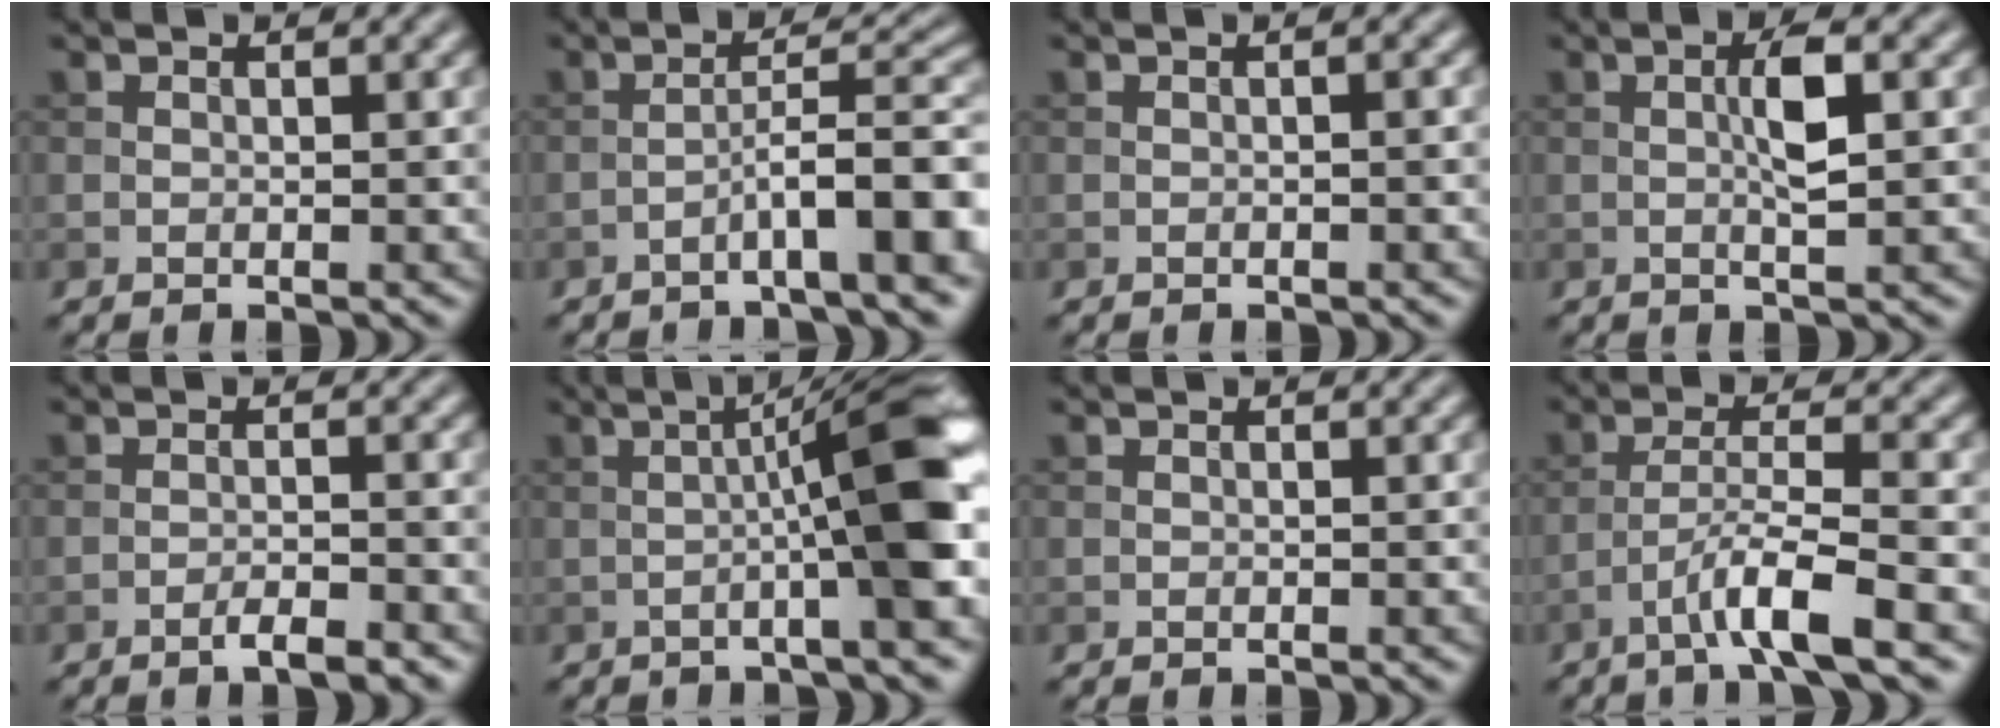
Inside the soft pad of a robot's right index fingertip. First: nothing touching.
{"total": 6.5, "force": [-3.2, 0.7, 5.6], "torque": [-0.082, 0.024, -0.058]}
{"total": 0.7, "force": [-0.1, 0.1, 0.7], "torque": [-0.011, 0.000, -0.004]}
{"total": 3.1, "force": [0.3, 0.5, 3.0], "torque": [-0.059, 0.004, 0.004]}
{"total": 2.2, "force": [-1.5, 0.3, 1.6], "torque": [-0.022, 0.005, -0.029]}
{"total": 8.4, "force": [-0.5, 0.8, 8.4], "torque": [-0.114, 0.021, -0.015]}
{"total": 0.0}
{"total": 5.0, "force": [-2.9, 0.4, 4.1], "torque": [-0.072, 0.010, -0.059]}